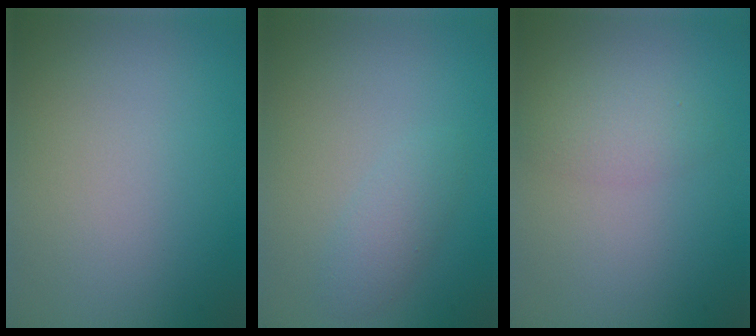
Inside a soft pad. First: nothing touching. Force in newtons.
{"total": 1.6, "press": 1.6, "slide": 0.0}
{"total": 1.9, "press": 1.9, "slide": 0.1}